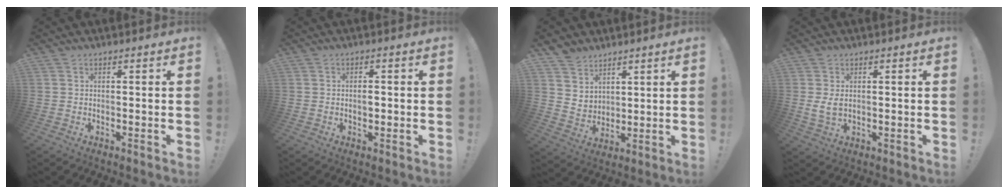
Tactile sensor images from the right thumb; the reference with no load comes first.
{"total": 1.8, "force": [-0.4, 1.1, 1.4], "torque": [-0.013, 0.000, -0.010]}
{"total": 7.6, "force": [5.9, 4.8, 0.7], "torque": [-0.014, -0.049, 0.116]}
{"total": 3.8, "force": [1.0, 2.2, 3.0], "torque": [-0.049, -0.003, 0.017]}